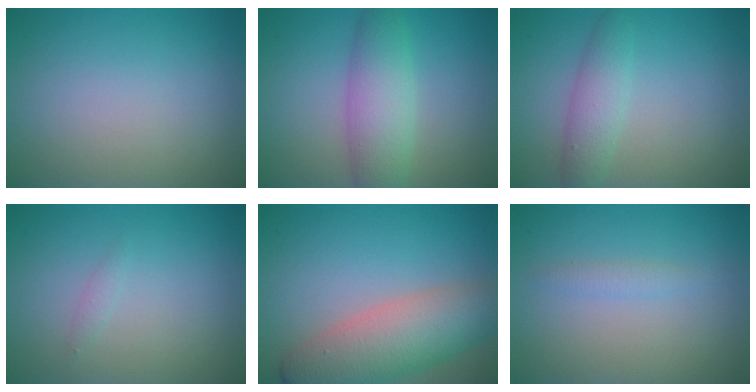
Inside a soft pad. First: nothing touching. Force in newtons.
{"total": 5.0, "press": 5.0, "slide": 0.1}
{"total": 2.8, "press": 2.8, "slide": 0.0}
{"total": 0.6, "press": 0.6, "slide": 0.0}
{"total": 7.5, "press": 7.5, "slide": 0.4}
{"total": 1.0, "press": 1.0, "slide": 0.0}